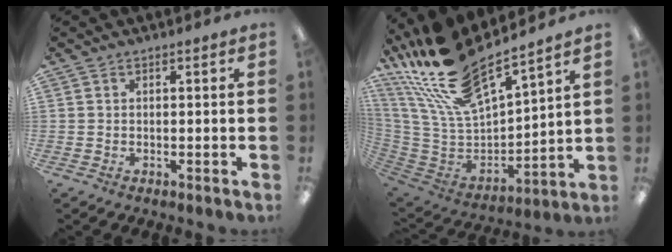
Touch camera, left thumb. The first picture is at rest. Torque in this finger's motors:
{"motor_torque": [0.36, 0.16, 1.42, -1.35, 0.27]}